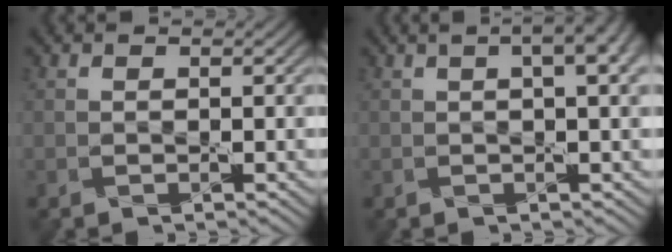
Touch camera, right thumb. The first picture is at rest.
{"total": 5.9, "force": [2.0, 1.7, 5.2], "torque": [-0.057, 0.013, 0.017]}